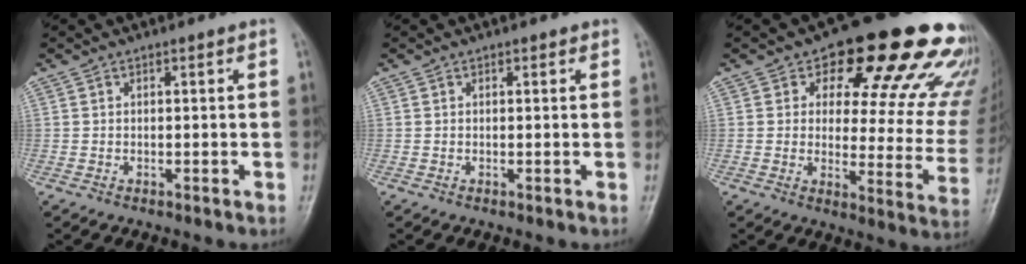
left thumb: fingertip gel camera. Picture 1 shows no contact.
{"total": 0.5, "force": [0.4, 0.3, 0.2], "torque": [0.001, -0.002, 0.000]}
{"total": 23.1, "force": [14.9, 9.9, 14.6], "torque": [-0.132, -0.064, 0.177]}